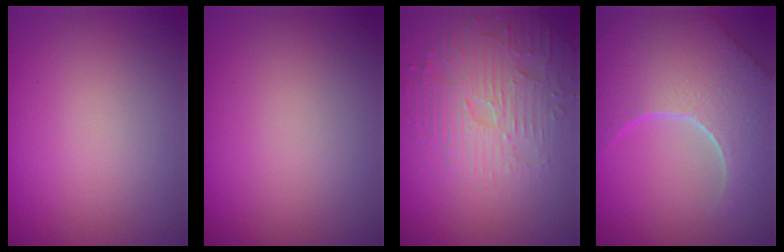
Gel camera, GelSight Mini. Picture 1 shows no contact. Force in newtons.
{"total": 0.0}
{"total": 4.7, "press": 3.7, "slide": 2.9}
{"total": 8.7, "press": 6.2, "slide": 6.2}